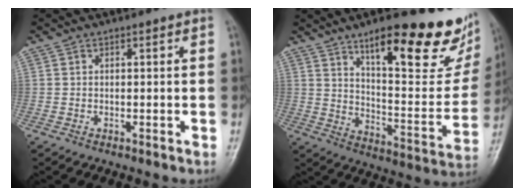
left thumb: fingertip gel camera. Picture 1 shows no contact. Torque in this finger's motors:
{"motor_torque": [0.95, 0.91, 1.48, -1.29, 0.27]}